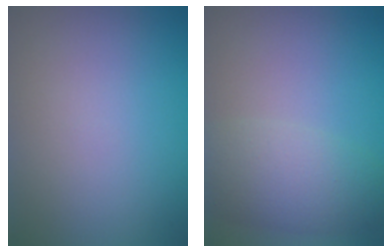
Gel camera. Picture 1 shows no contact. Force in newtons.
{"total": 4.8, "press": 4.8, "slide": 0.2}